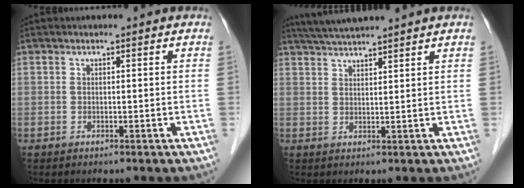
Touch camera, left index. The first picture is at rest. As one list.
[{"total": 6.1, "force": [5.5, -0.7, 2.3], "torque": [-0.047, 0.025, 0.099]}]